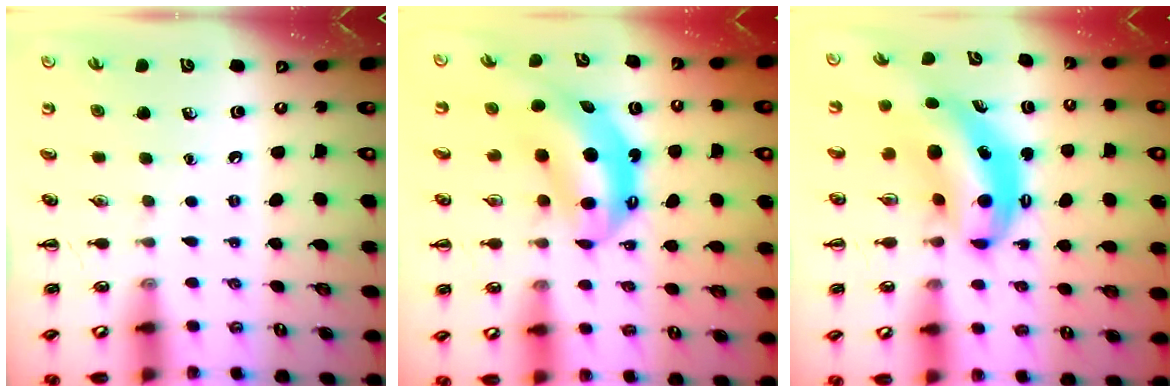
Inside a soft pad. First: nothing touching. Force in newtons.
{"total": 7.1, "press": 7.0, "slide": 1.2}
{"total": 8.3, "press": 8.0, "slide": 2.1}